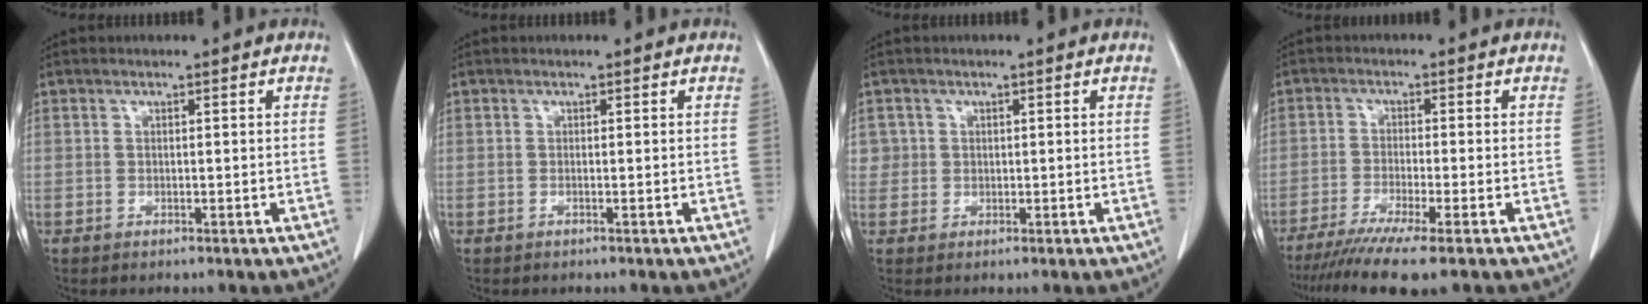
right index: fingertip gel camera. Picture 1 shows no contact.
{"total": 0.0}
{"total": 2.1, "force": [0.4, 2.1, -0.1], "torque": [0.020, 0.003, 0.002]}
{"total": 9.1, "force": [-6.8, -0.6, 6.0], "torque": [-0.091, -0.025, -0.110]}